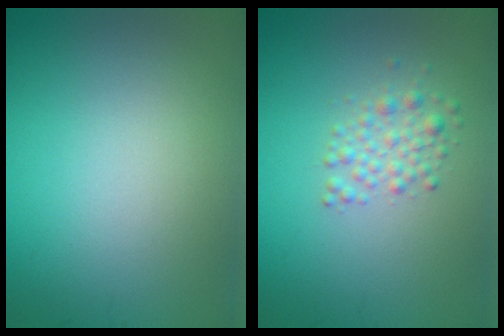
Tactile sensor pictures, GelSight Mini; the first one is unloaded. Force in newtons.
{"total": 2.0, "press": 2.0, "slide": 0.1}